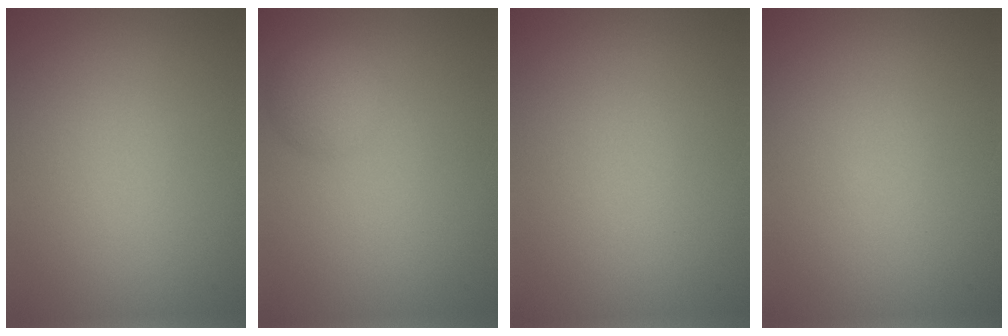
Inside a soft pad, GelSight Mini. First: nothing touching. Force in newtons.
{"total": 2.5, "press": 2.5, "slide": 0.1}
{"total": 0.0}
{"total": 0.0}